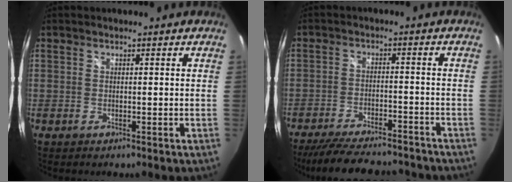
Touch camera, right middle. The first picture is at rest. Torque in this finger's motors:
{"motor_torque": [1.07, -1.07, 0.17, 0.10]}